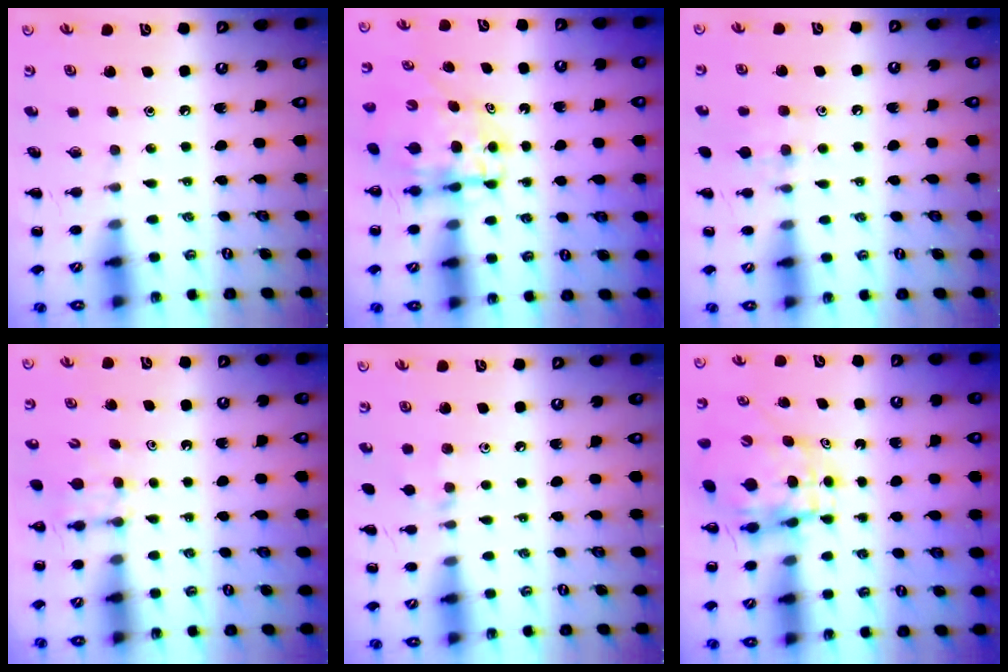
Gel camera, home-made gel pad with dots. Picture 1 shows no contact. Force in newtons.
{"total": 6.4, "press": 6.2, "slide": 1.3}
{"total": 8.1, "press": 7.9, "slide": 1.8}
{"total": 2.7, "press": 2.5, "slide": 1.1}
{"total": 2.9, "press": 2.7, "slide": 1.1}
{"total": 5.2, "press": 5.2, "slide": 0.4}